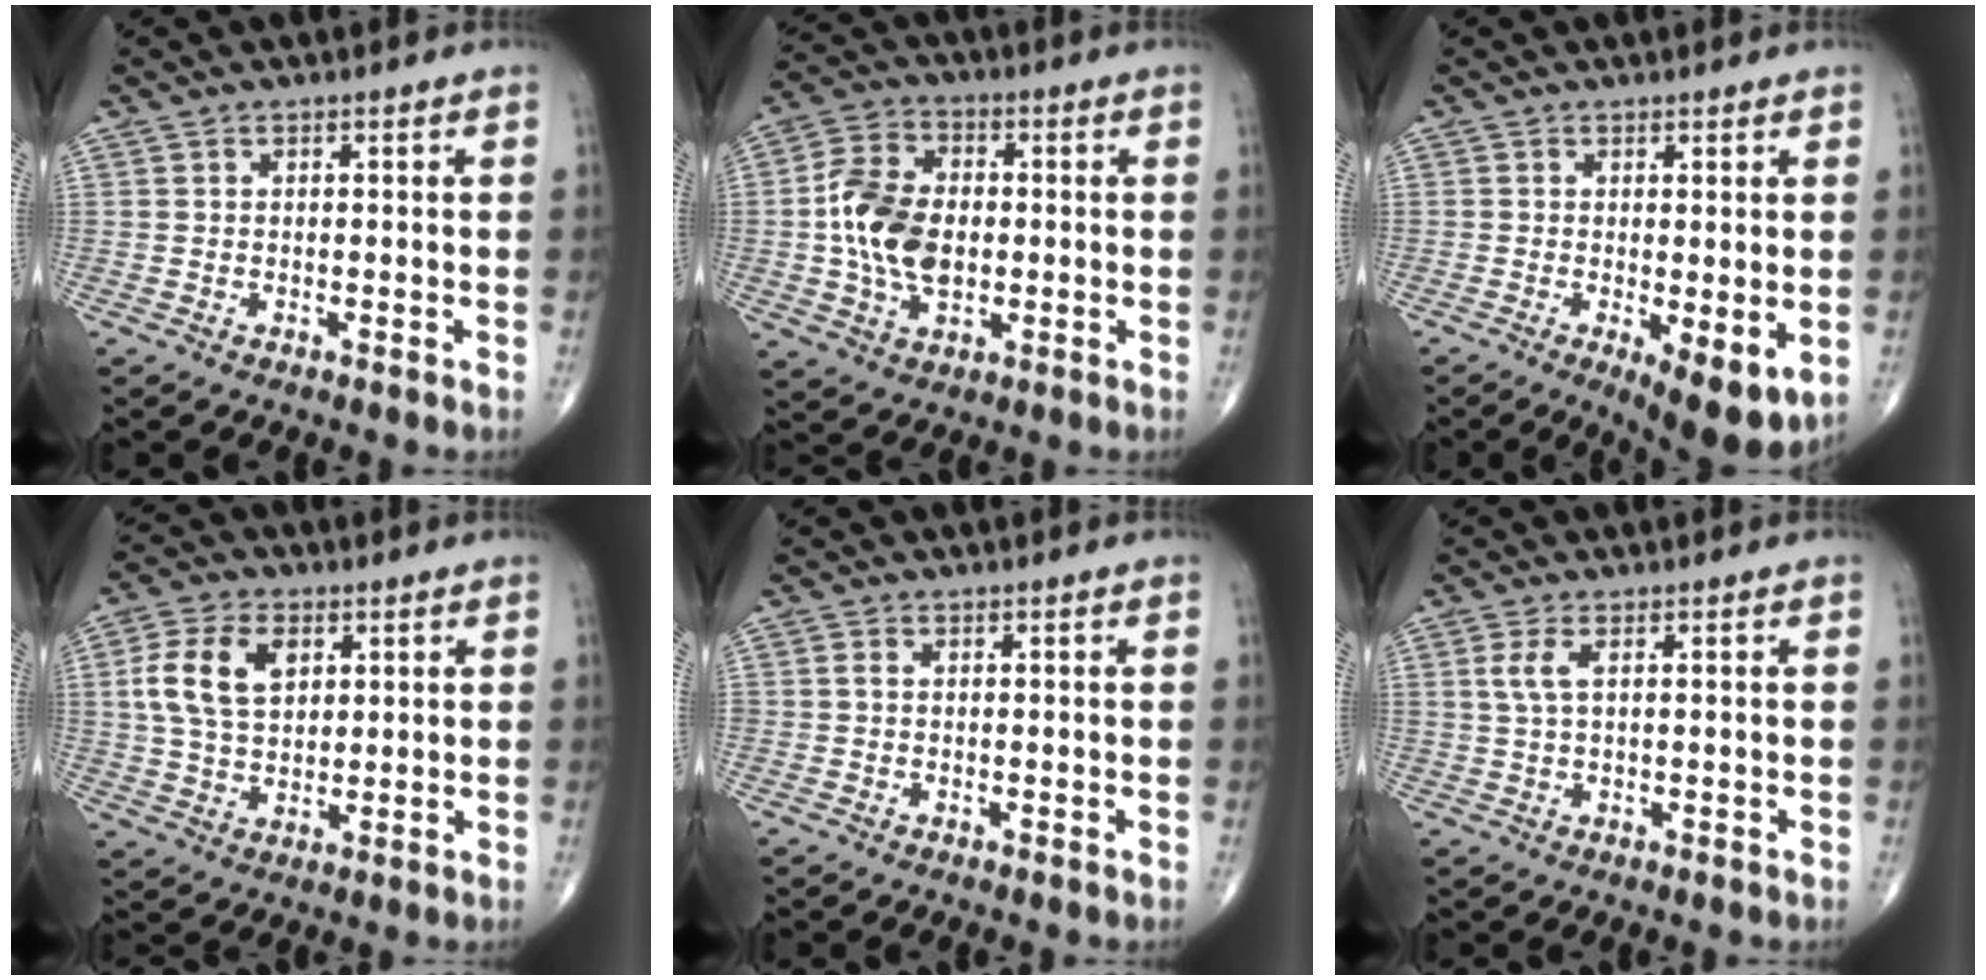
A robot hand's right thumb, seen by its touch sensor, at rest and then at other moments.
{"total": 12.8, "force": [-0.5, 8.3, 9.7], "torque": [-0.172, 0.013, -0.009]}
{"total": 8.3, "force": [-1.8, 2.9, 7.5], "torque": [-0.108, -0.023, -0.022]}
{"total": 10.6, "force": [2.9, 6.8, 7.6], "torque": [-0.140, 0.002, 0.055]}
{"total": 0.7, "force": [0.0, 0.5, 0.5], "torque": [-0.007, 0.001, -0.001]}
{"total": 3.1, "force": [0.9, 1.1, 2.8], "torque": [-0.072, 0.007, 0.023]}